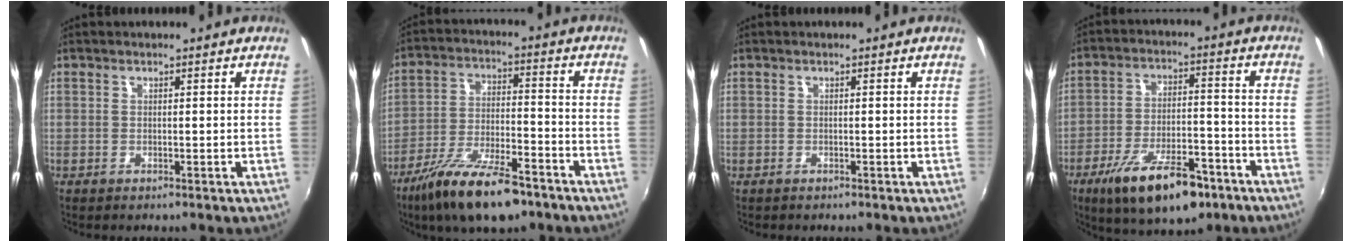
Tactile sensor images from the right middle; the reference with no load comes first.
{"total": 15.7, "force": [-11.2, 4.6, 10.1], "torque": [-0.203, -0.028, -0.192]}
{"total": 0.0}
{"total": 16.3, "force": [-10.2, 5.8, 11.3], "torque": [-0.211, -0.018, -0.159]}